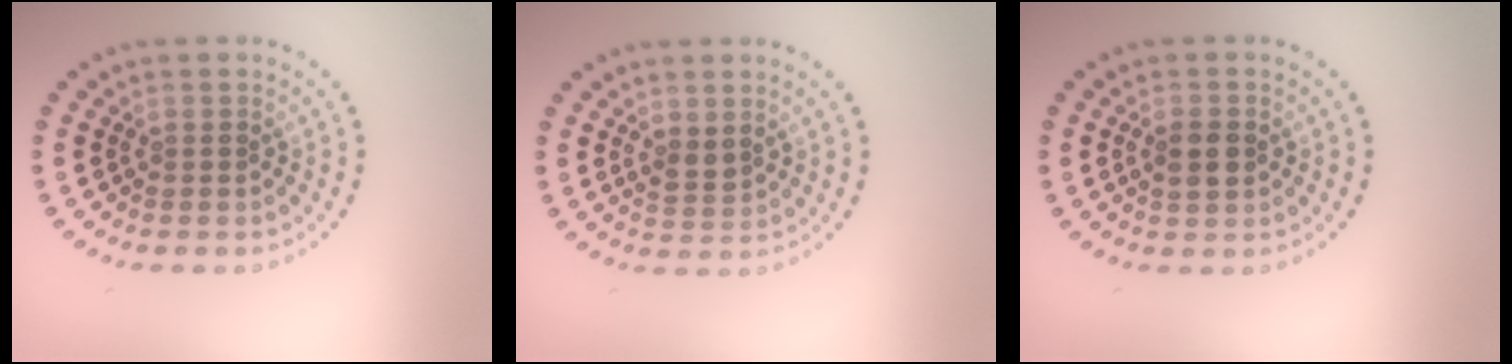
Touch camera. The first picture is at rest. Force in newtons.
{"total": 1.2, "press": 1.1, "slide": 0.5}
{"total": 2.1, "press": 2.1, "slide": 0.3}